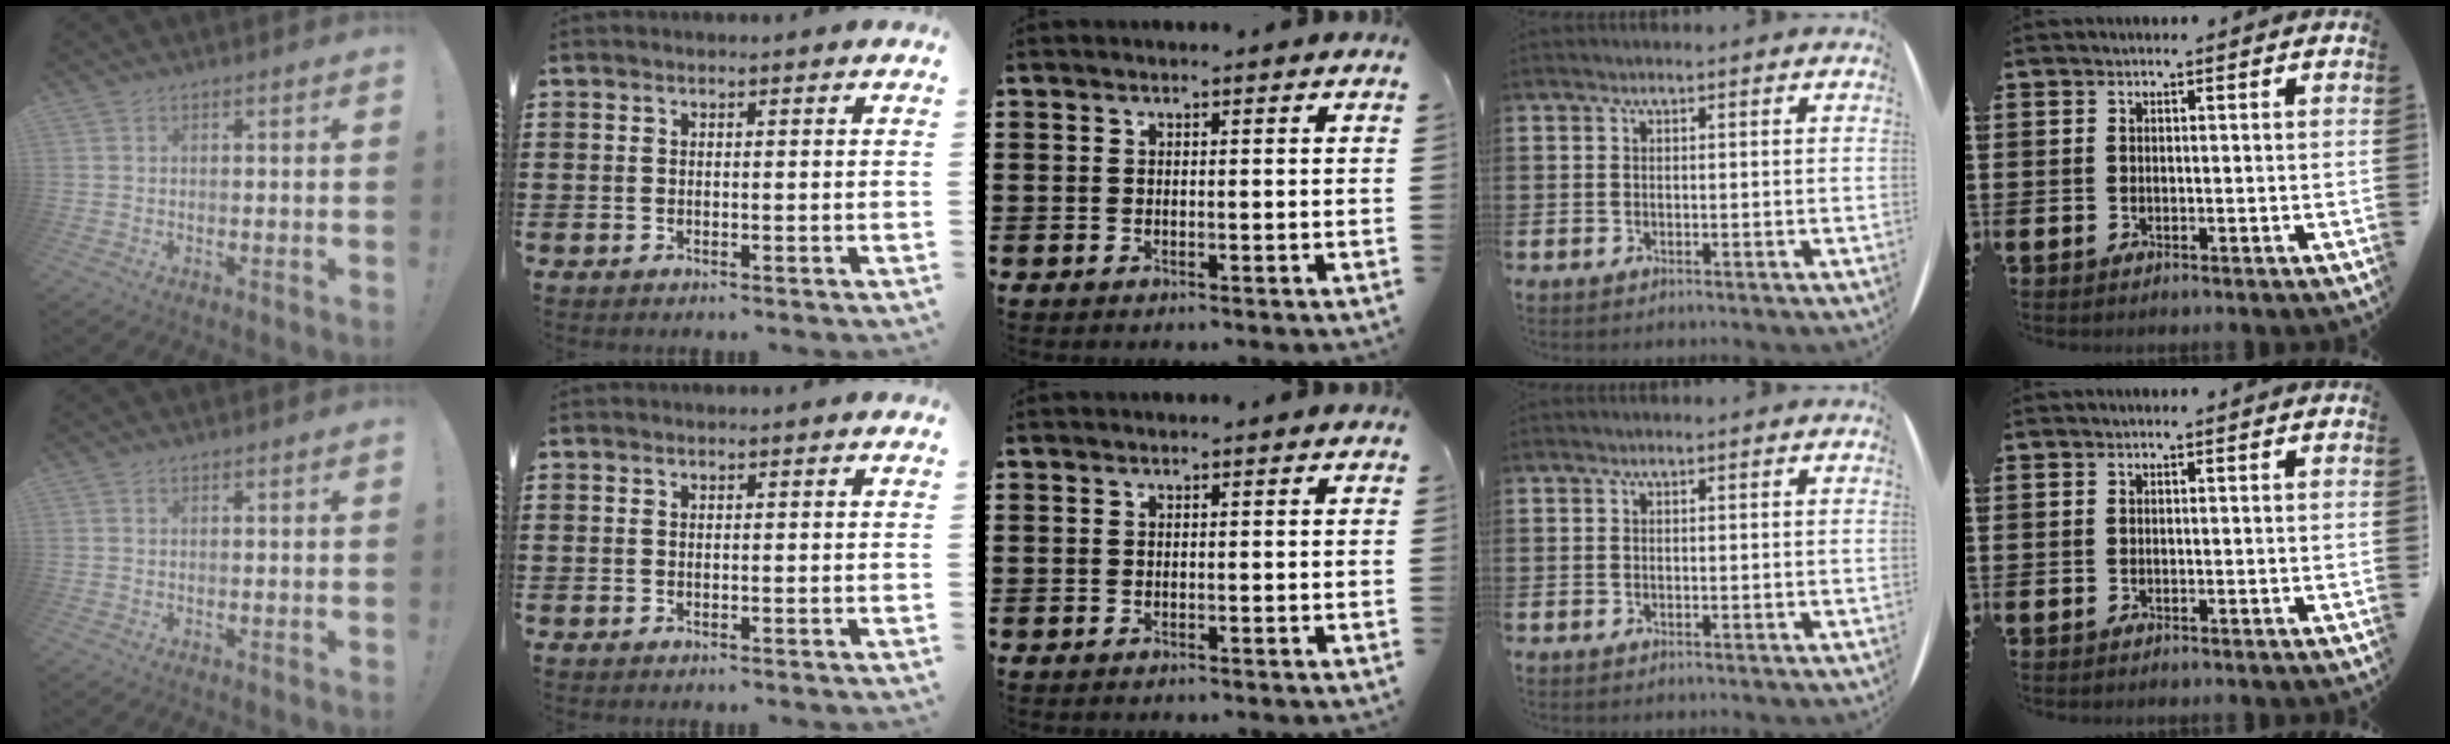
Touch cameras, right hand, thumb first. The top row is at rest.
{}